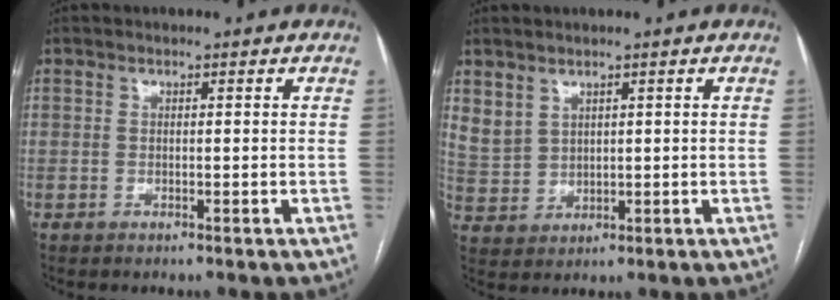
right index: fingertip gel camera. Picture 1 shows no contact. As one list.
[{"total": 4.5, "force": [3.0, 3.2, 1.2], "torque": [-0.028, 0.003, 0.076]}]